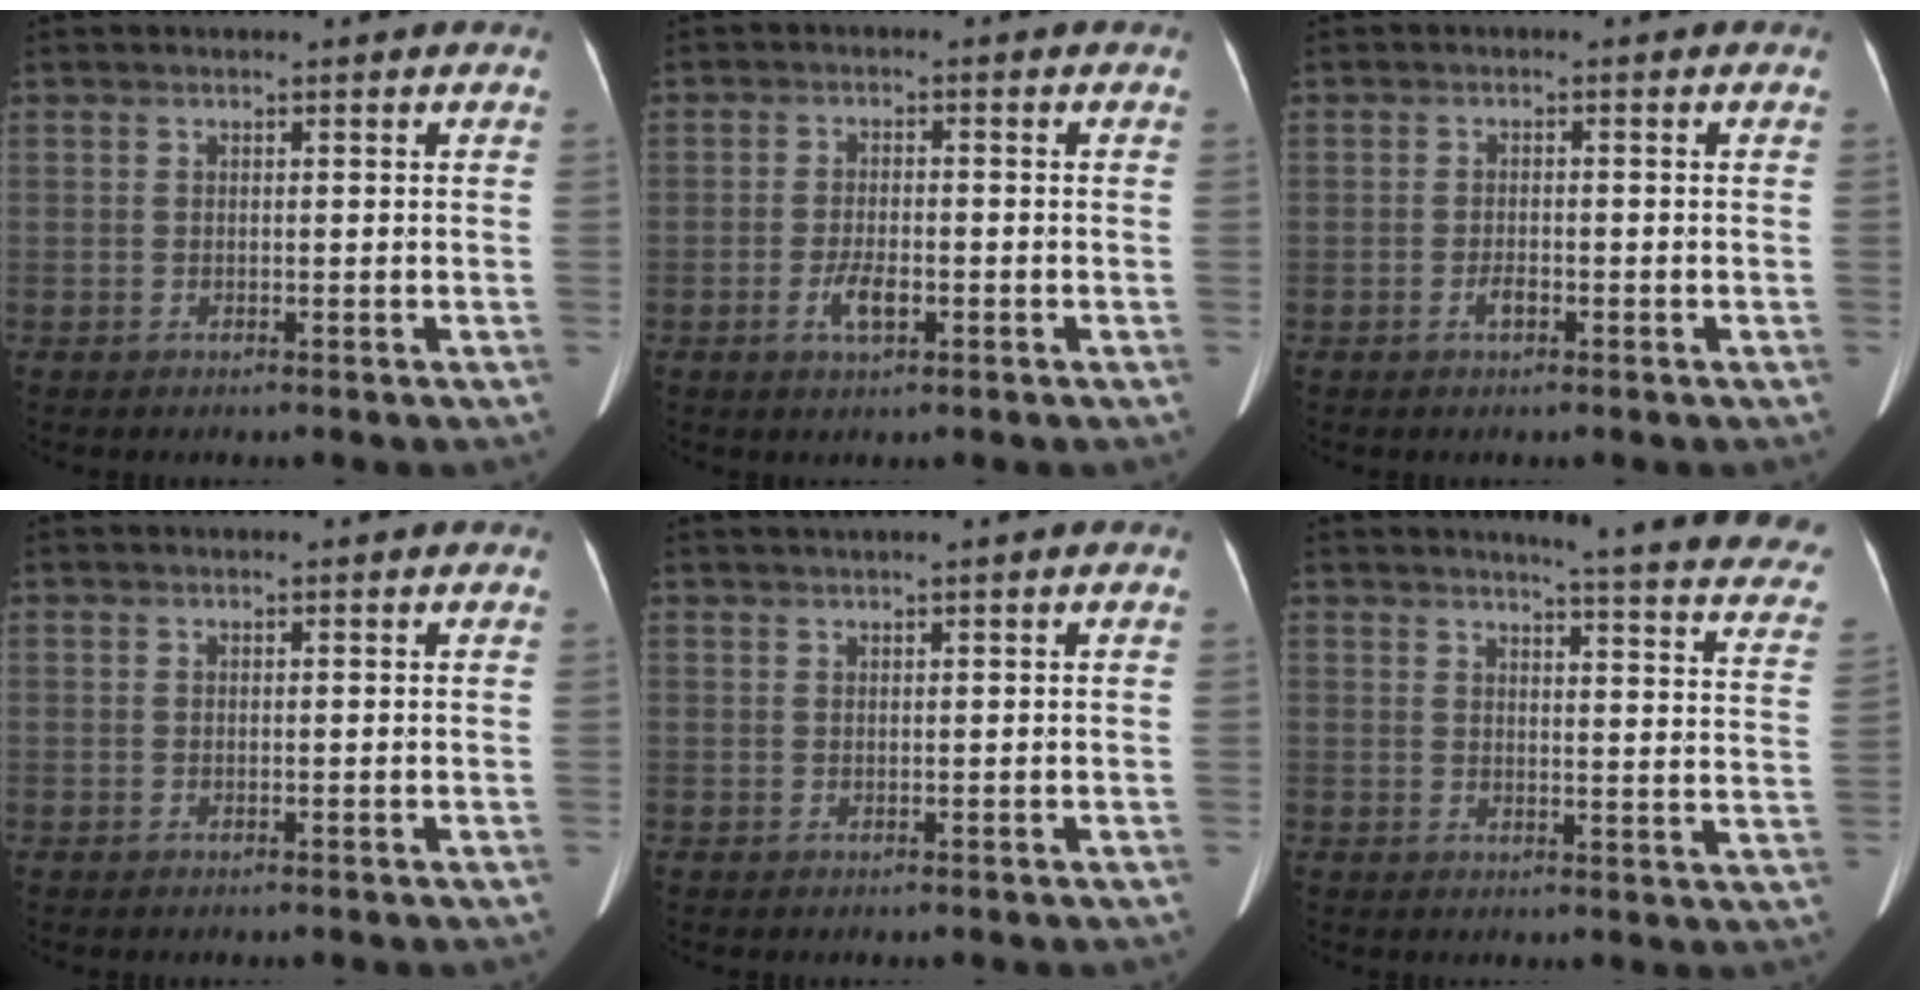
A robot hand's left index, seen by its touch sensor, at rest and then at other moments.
{"total": 3.7, "force": [-1.6, 1.3, 3.0], "torque": [-0.062, 0.000, -0.026]}
{"total": 1.6, "force": [-0.9, 0.6, 1.1], "torque": [-0.022, 0.001, -0.014]}
{"total": 0.0}
{"total": 1.4, "force": [0.9, -0.4, 1.0], "torque": [-0.024, 0.011, 0.023]}
{"total": 18.9, "force": [17.0, 0.9, 8.2], "torque": [-0.092, -0.079, 0.171]}